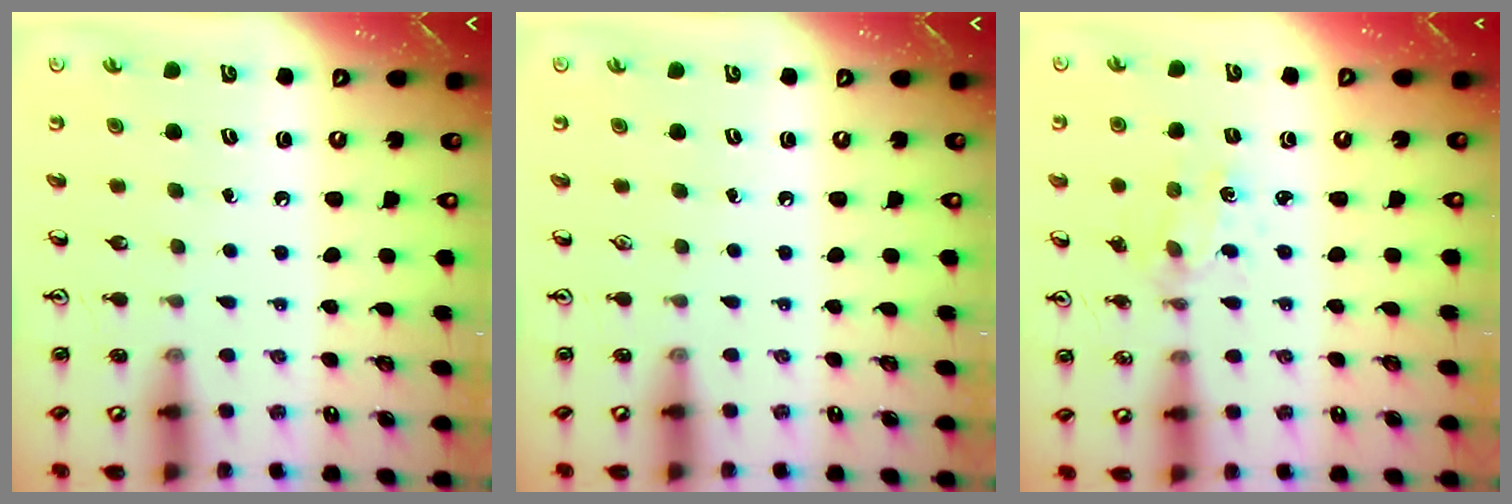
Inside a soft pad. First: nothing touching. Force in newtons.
{"total": 0.0}
{"total": 1.7, "press": 1.7, "slide": 0.3}